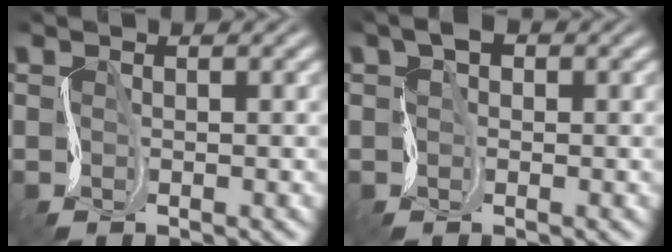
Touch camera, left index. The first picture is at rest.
{"total": 2.4, "force": [0.4, 1.7, 1.7], "torque": [-0.032, 0.004, -0.005]}